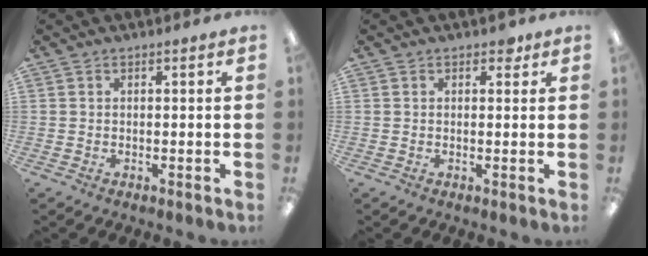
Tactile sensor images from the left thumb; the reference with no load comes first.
{"total": 2.0, "force": [1.2, 1.2, 1.1], "torque": [-0.006, -0.003, 0.017]}